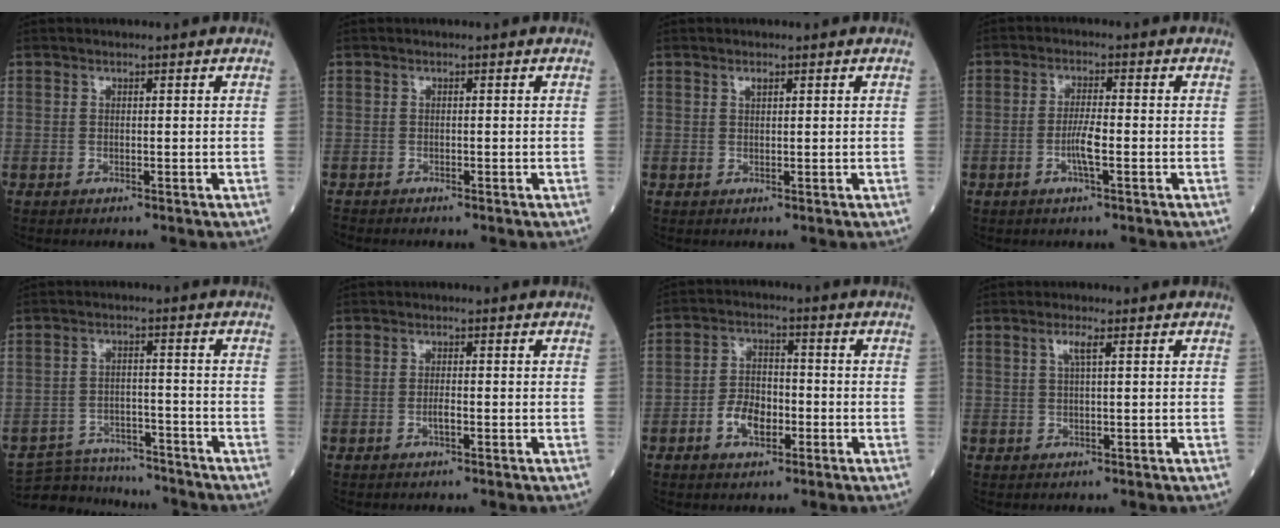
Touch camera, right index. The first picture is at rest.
{"total": 0.8, "force": [-0.8, 0.0, 0.0], "torque": [-0.004, -0.003, -0.018]}
{"total": 0.7, "force": [0.5, 0.2, 0.5], "torque": [-0.012, -0.001, 0.008]}
{"total": 3.7, "force": [-1.2, 0.2, 3.5], "torque": [-0.071, -0.003, -0.026]}
{"total": 10.9, "force": [-10.5, 2.6, 1.3], "torque": [-0.019, 0.013, -0.159]}
{"total": 1.3, "force": [-0.5, 0.2, 1.2], "torque": [-0.024, 0.000, -0.011]}
{"total": 6.0, "force": [-2.4, 3.4, 4.4], "torque": [-0.086, 0.011, -0.044]}
{"total": 1.9, "force": [0.8, -0.1, 1.8], "torque": [-0.041, 0.004, 0.014]}